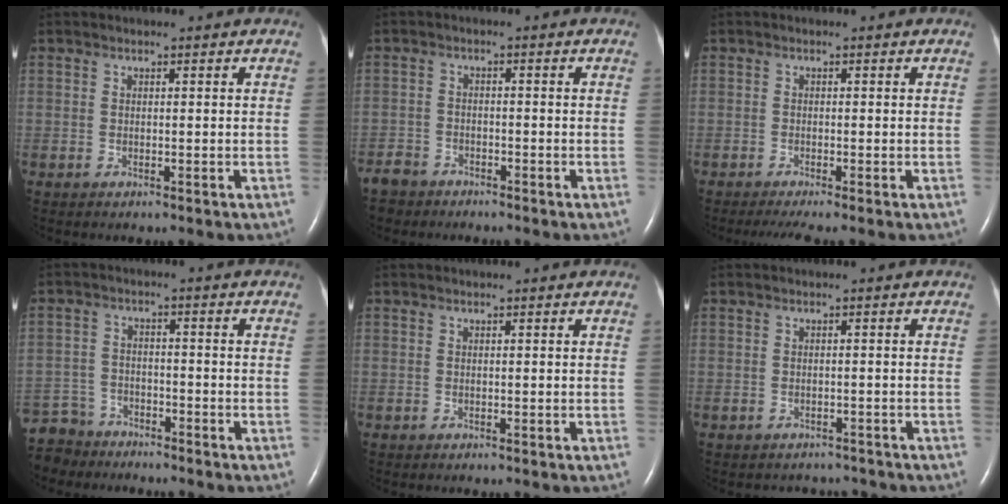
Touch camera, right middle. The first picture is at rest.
{"total": 4.4, "force": [-3.8, 2.1, 0.0], "torque": [-0.002, -0.003, -0.075]}
{"total": 2.9, "force": [-2.2, -0.2, 1.9], "torque": [-0.034, -0.009, -0.039]}
{"total": 8.3, "force": [-7.5, 3.4, 0.7], "torque": [-0.025, -0.004, -0.139]}
{"total": 0.0}
{"total": 3.2, "force": [-2.9, 1.3, -0.3], "torque": [0.001, 0.005, -0.036]}